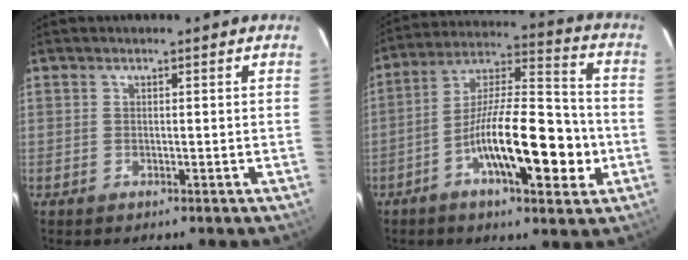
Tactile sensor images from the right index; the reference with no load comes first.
{"total": 16.7, "force": [-5.3, 3.4, 15.4], "torque": [-0.268, 0.008, -0.088]}